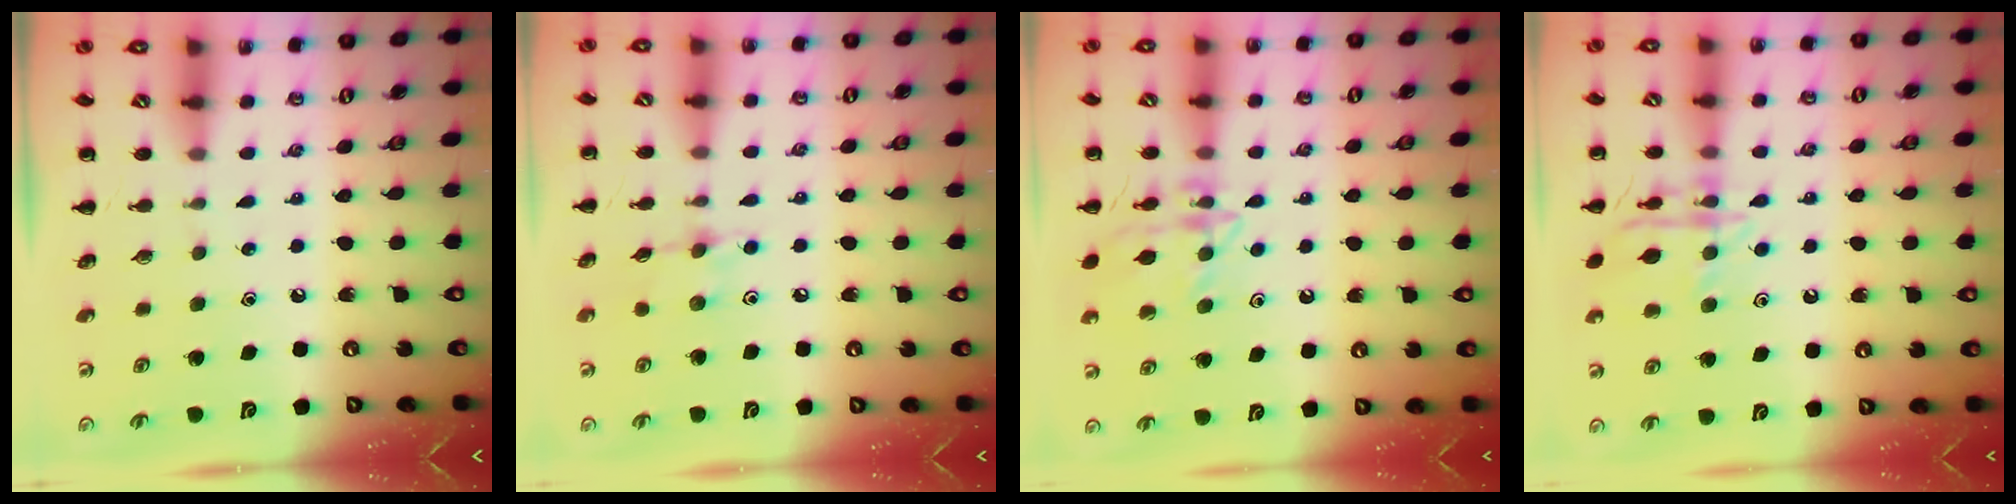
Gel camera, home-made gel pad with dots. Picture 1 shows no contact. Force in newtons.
{"total": 5.5, "press": 5.5, "slide": 1.0}
{"total": 13.5, "press": 13.5, "slide": 0.7}
{"total": 13.7, "press": 13.7, "slide": 0.9}